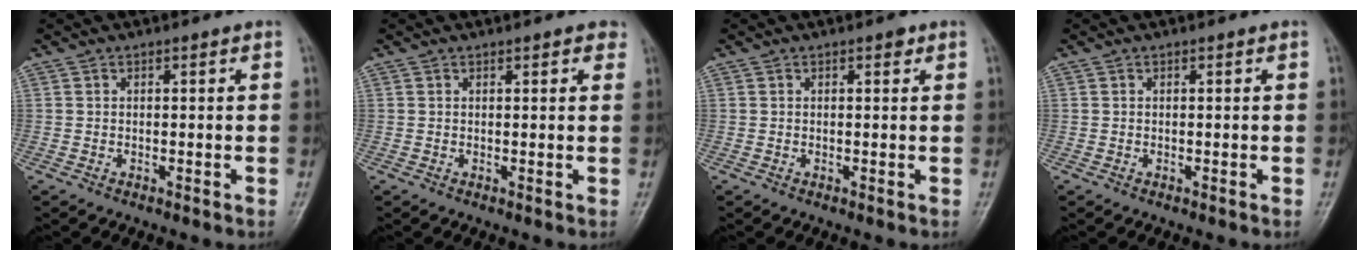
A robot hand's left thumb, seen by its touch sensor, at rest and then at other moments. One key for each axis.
{"total": 2.1, "fx": 1.3, "fy": 0.9, "fz": 1.3, "tx": -0.005, "ty": -0.002, "tz": 0.011}
{"total": 1.1, "fx": 0.6, "fy": 0.6, "fz": 0.7, "tx": -0.004, "ty": -0.001, "tz": 0.005}
{"total": 0.0}